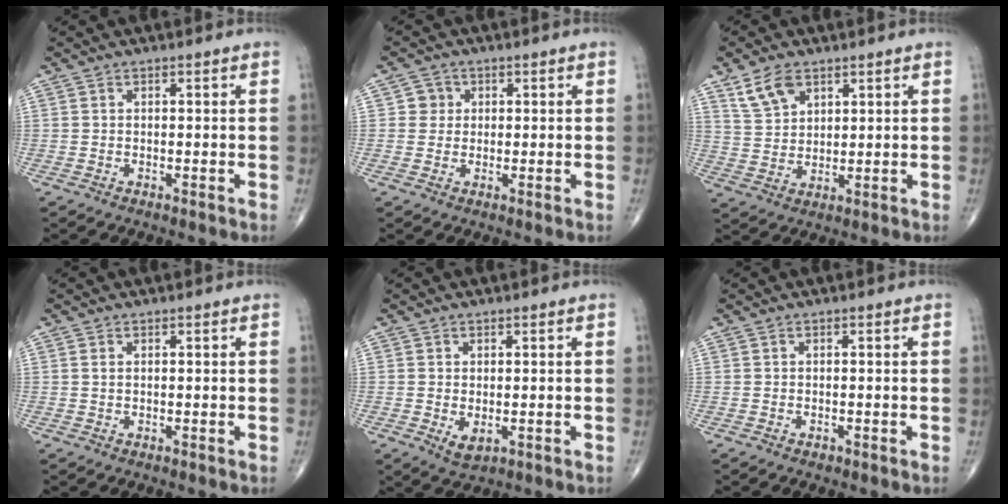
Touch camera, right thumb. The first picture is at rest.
{"total": 2.8, "force": [0.6, 2.7, 0.3], "torque": [0.015, 0.003, 0.002]}
{"total": 6.6, "force": [4.0, 3.9, 3.5], "torque": [-0.058, -0.018, 0.086]}
{"total": 0.6, "force": [0.2, 0.3, 0.4], "torque": [-0.010, 0.006, 0.005]}
{"total": 3.8, "force": [-0.6, 2.4, 2.9], "torque": [-0.042, -0.009, 0.002]}
{"total": 0.6, "force": [-0.3, 0.4, 0.3], "torque": [-0.003, 0.000, -0.004]}